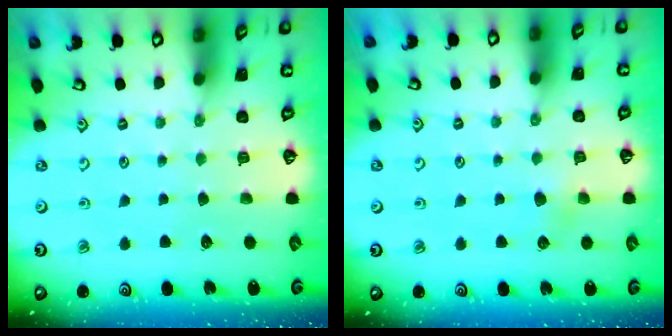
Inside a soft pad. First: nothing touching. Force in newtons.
{"total": 2.9, "press": 2.9, "slide": 0.3}